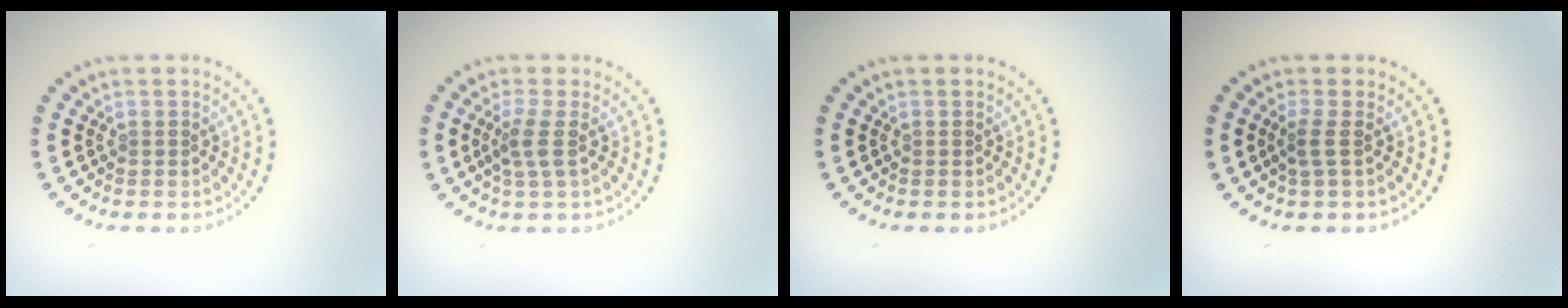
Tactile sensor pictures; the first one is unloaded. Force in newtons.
{"total": 2.1, "press": 1.6, "slide": 1.3}
{"total": 0.0}
{"total": 1.6, "press": 1.1, "slide": 1.1}